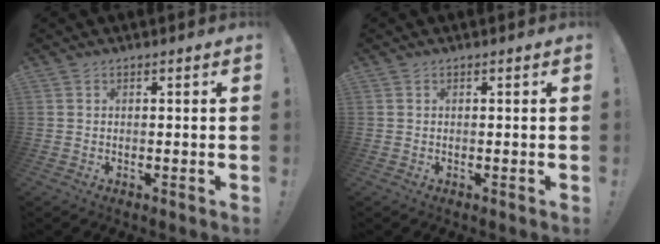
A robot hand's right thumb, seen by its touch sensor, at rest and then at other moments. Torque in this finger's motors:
{"motor_torque": [0.00, 0.00, -0.06, 0.06, 0.04]}